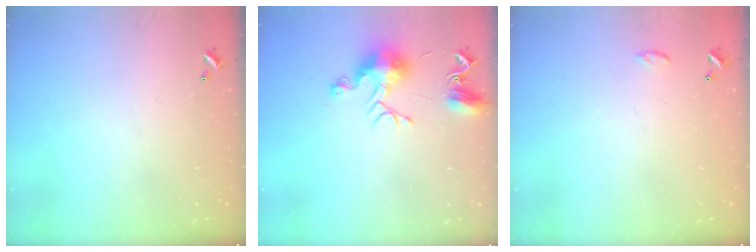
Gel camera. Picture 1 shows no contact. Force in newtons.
{"total": 9.5, "press": 9.5, "slide": 0.2}
{"total": 3.6, "press": 3.6, "slide": 0.5}